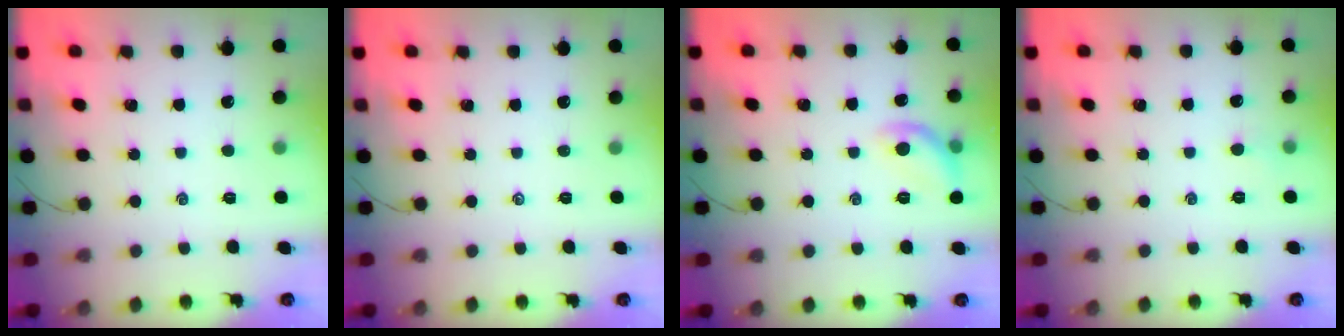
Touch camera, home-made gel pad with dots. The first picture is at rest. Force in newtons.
{"total": 0.0}
{"total": 8.9, "press": 8.9, "slide": 0.6}
{"total": 2.4, "press": 2.3, "slide": 0.7}